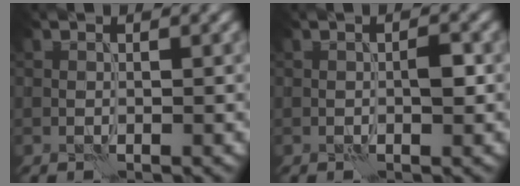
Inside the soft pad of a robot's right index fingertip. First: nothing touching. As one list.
[{"total": 1.4, "force": [-0.2, 0.4, 1.4], "torque": [-0.021, 0.004, -0.005]}]